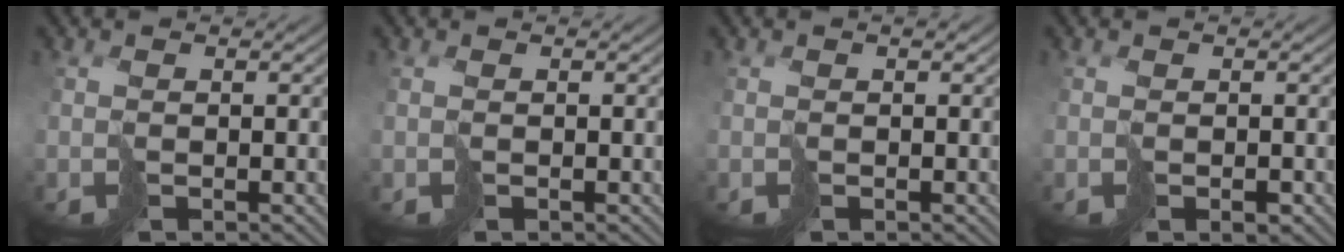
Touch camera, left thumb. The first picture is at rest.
{"total": 0.0}
{"total": 0.6, "force": [0.1, 0.3, 0.6], "torque": [-0.007, 0.002, 0.002]}
{"total": 1.0, "force": [-0.6, 0.7, 0.5], "torque": [-0.007, -0.003, -0.007]}